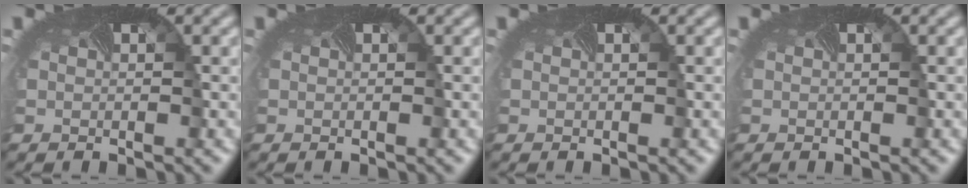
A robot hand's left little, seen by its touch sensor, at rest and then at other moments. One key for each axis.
{"total": 0.0}
{"total": 0.0}
{"total": 0.0}